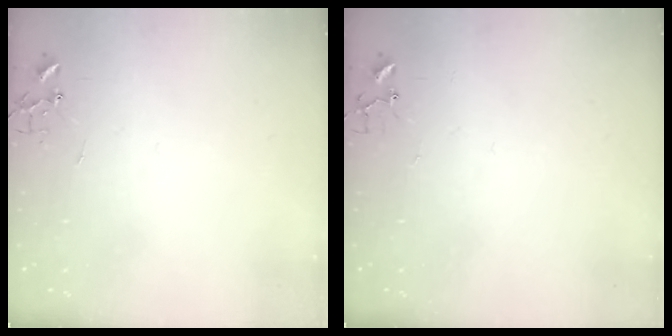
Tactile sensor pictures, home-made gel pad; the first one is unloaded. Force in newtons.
{"total": 4.1, "press": 4.1, "slide": 0.2}